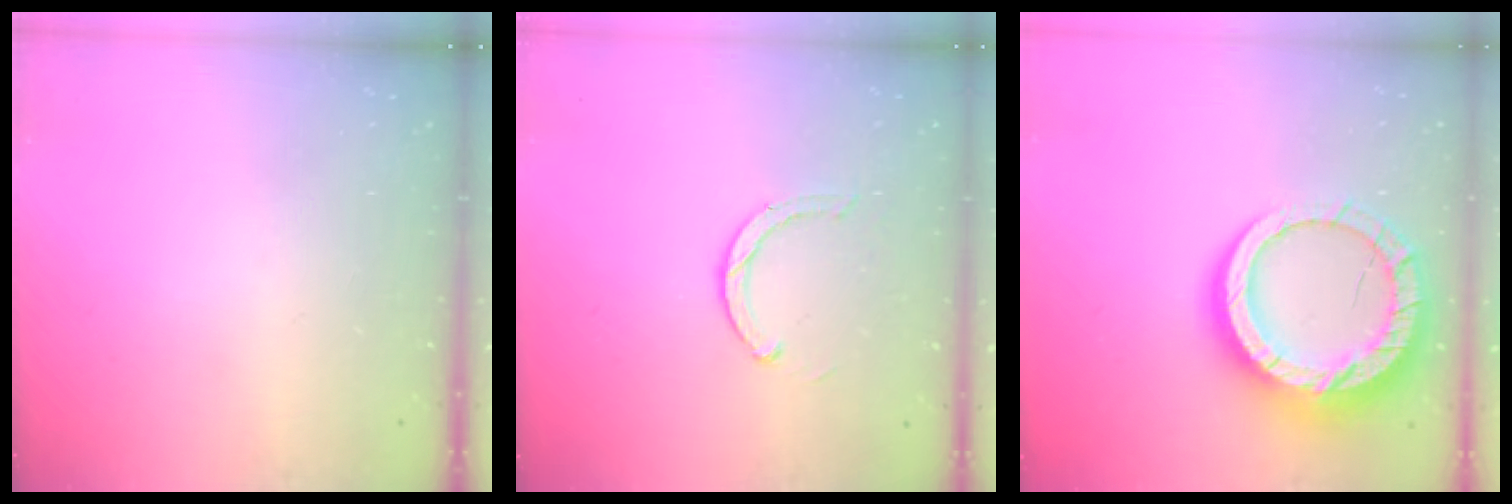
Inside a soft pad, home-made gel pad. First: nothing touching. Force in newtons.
{"total": 2.9, "press": 2.9, "slide": 0.4}
{"total": 20.2, "press": 20.1, "slide": 2.0}